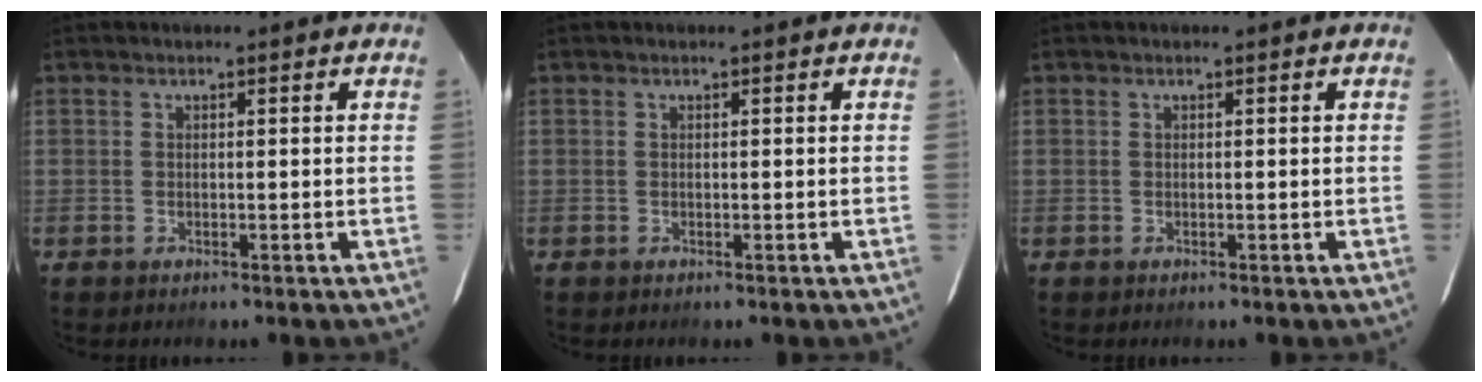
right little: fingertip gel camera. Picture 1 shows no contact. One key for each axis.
{"total": 0.0}
{"total": 0.0}